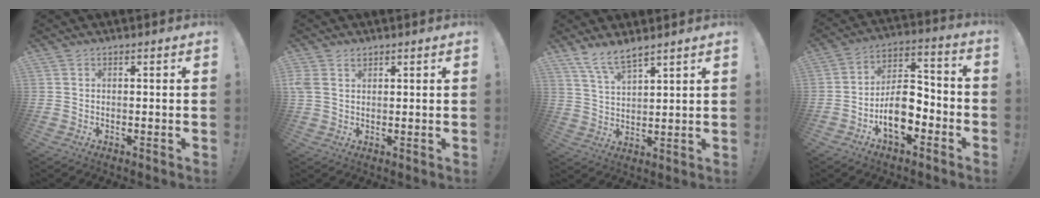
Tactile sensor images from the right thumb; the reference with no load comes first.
{"total": 3.4, "force": [2.0, 2.2, 1.7], "torque": [-0.025, -0.008, 0.038]}
{"total": 7.1, "force": [6.0, 1.6, 3.6], "torque": [-0.077, -0.030, 0.111]}
{"total": 12.6, "force": [-5.8, 7.3, 8.5], "torque": [-0.151, 0.034, -0.100]}